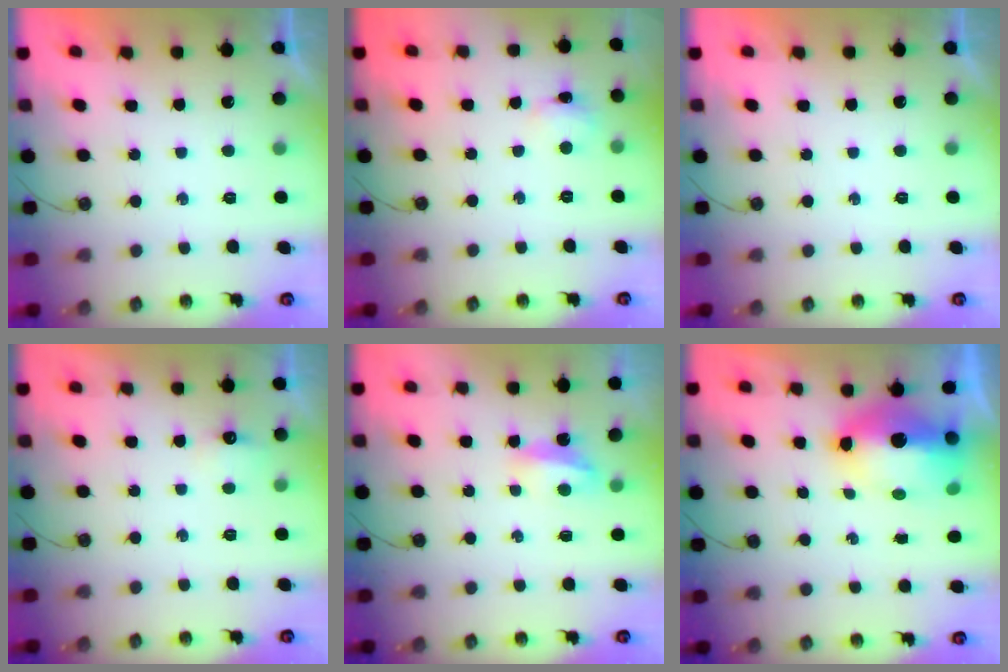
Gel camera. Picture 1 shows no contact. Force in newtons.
{"total": 4.6, "press": 4.5, "slide": 0.8}
{"total": 0.0}
{"total": 3.9, "press": 3.8, "slide": 0.6}
{"total": 5.0, "press": 4.9, "slide": 0.6}
{"total": 11.0, "press": 10.9, "slide": 1.1}